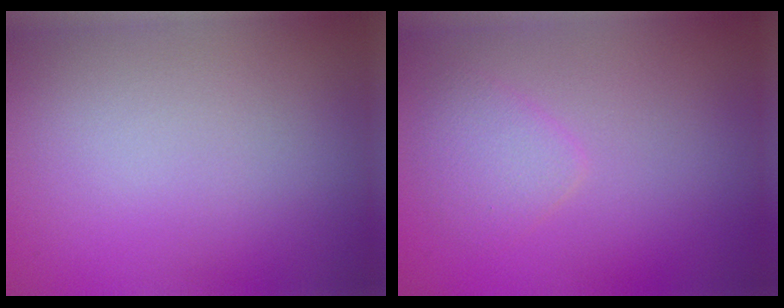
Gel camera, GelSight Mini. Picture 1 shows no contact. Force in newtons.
{"total": 1.9, "press": 1.9, "slide": 0.1}